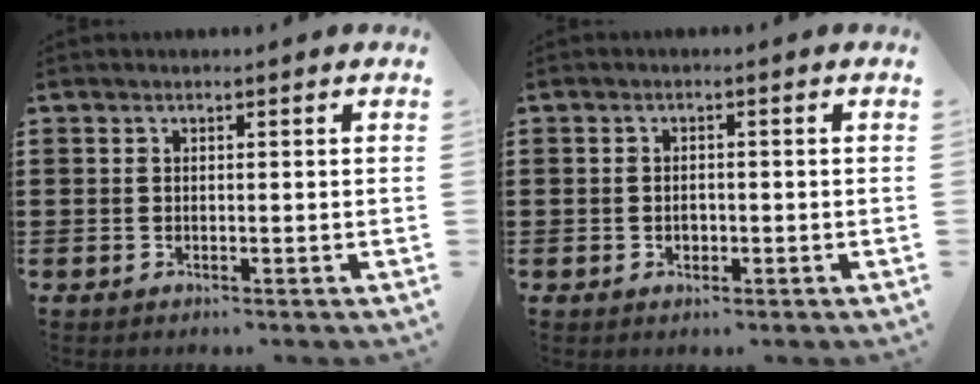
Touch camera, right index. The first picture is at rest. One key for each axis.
{"total": 1.4, "fx": -0.4, "fy": 1.0, "fz": 1.0, "tx": -0.021, "ty": 0.002, "tz": -0.008}